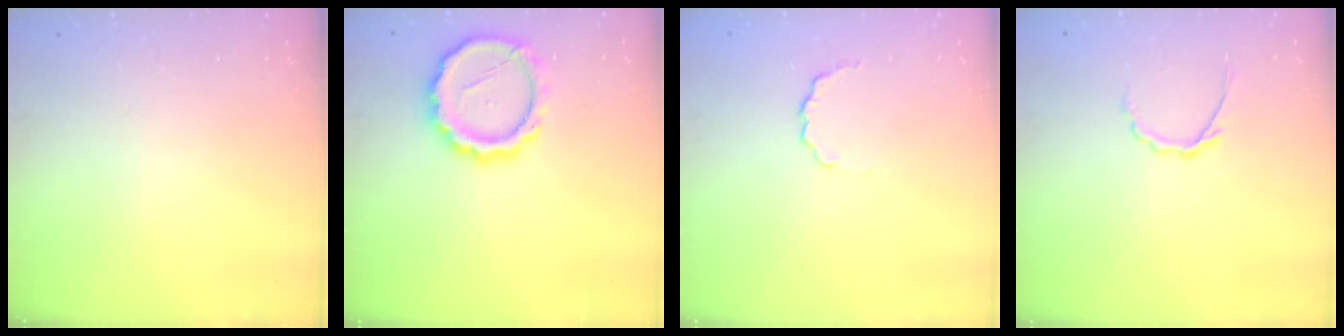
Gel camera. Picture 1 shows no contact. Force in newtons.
{"total": 14.5, "press": 14.3, "slide": 2.7}
{"total": 3.2, "press": 3.1, "slide": 1.0}
{"total": 3.1, "press": 2.9, "slide": 1.0}